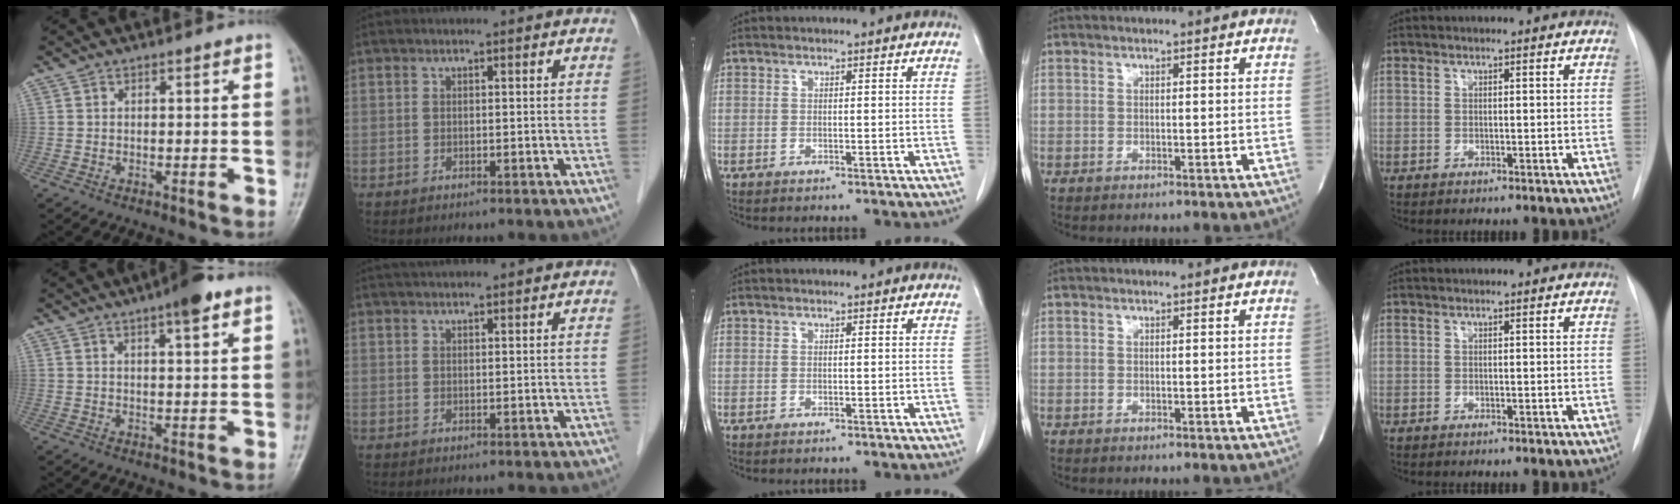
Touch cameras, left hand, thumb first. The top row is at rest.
{"thumb": {"total": 6.2, "force": [3.7, 1.4, 4.9], "torque": [-0.067, -0.007, 0.050]}, "index": {"total": 6.1, "force": [5.6, 0.4, 2.4], "torque": [-0.034, 0.037, 0.079]}}